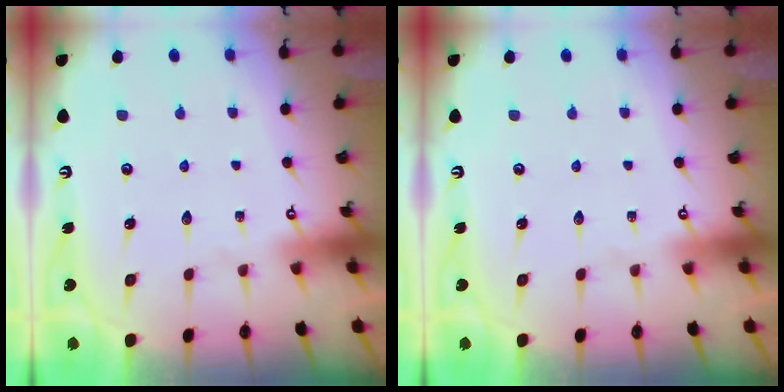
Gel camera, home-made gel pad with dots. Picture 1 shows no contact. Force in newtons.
{"total": 0.0}